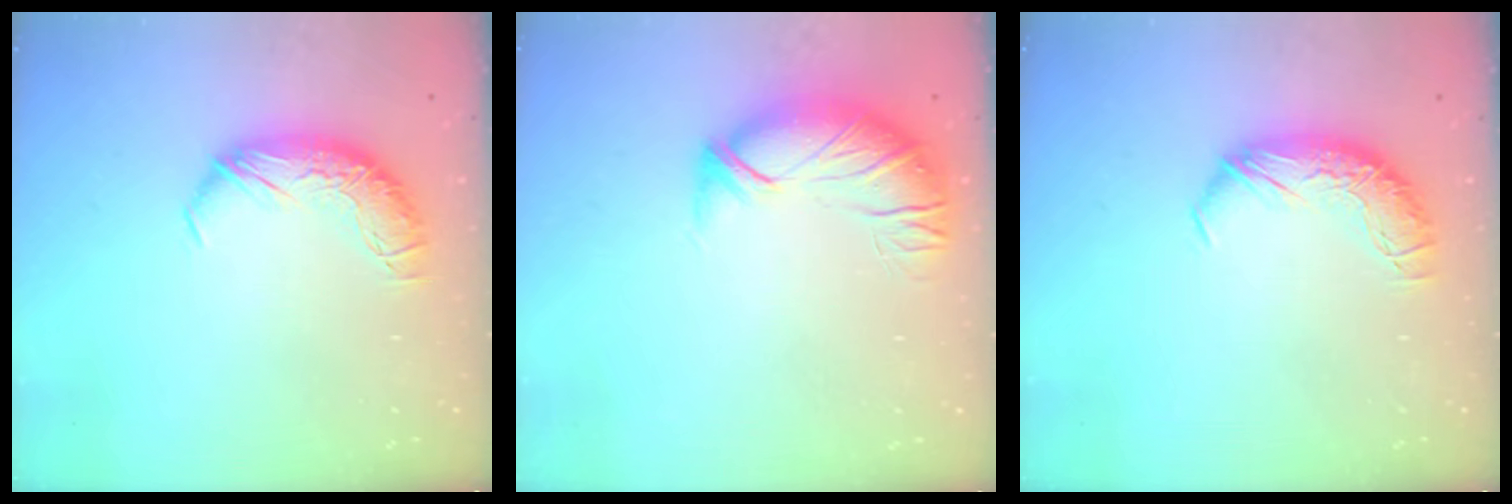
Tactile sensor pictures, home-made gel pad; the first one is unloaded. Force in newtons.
{"total": 2.8, "press": 1.2, "slide": 2.5}
{"total": 0.0}